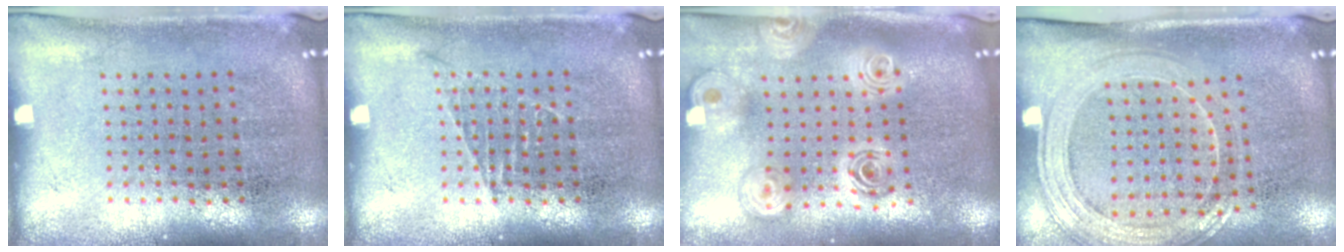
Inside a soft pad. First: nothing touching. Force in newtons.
{"total": 0.7, "press": 0.7, "slide": 0.1}
{"total": 2.4, "press": 1.9, "slide": 1.6}
{"total": 1.7, "press": 1.6, "slide": 0.6}